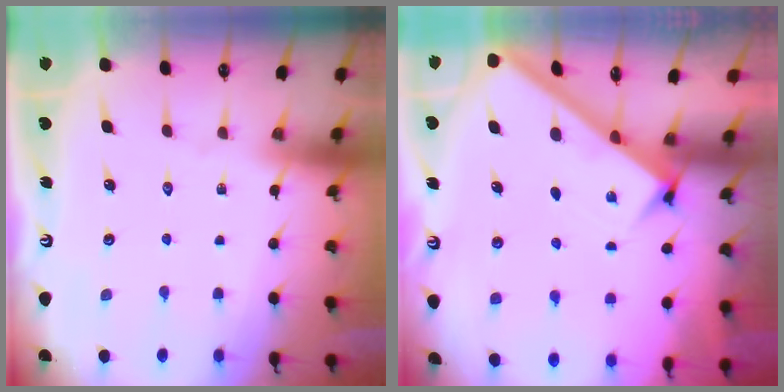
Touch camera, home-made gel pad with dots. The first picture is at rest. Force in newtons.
{"total": 2.6, "press": 2.6, "slide": 0.3}